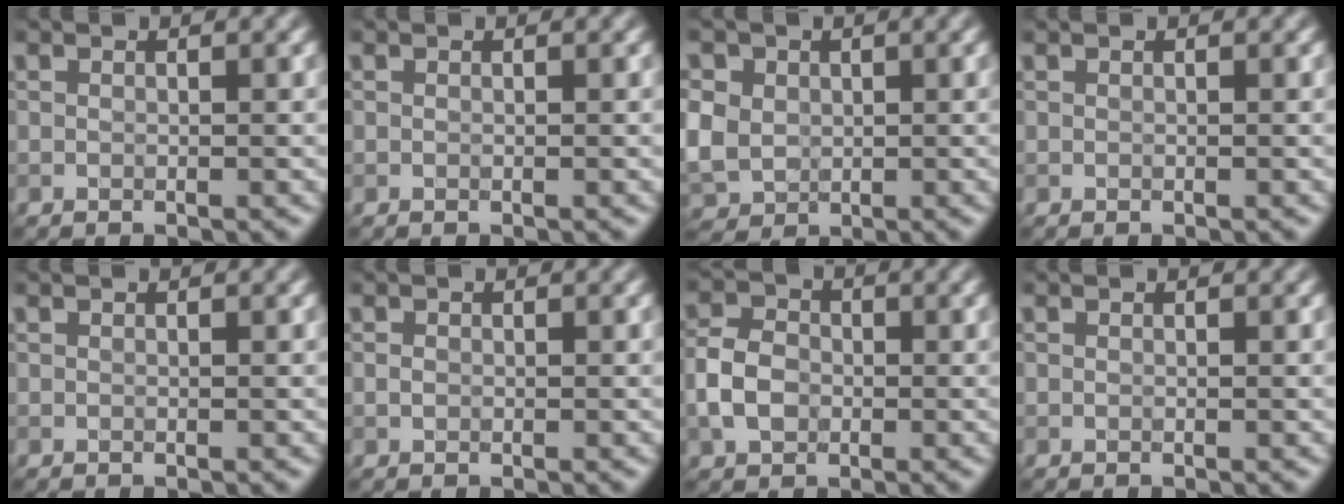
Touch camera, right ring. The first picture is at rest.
{"total": 0.0}
{"total": 7.2, "force": [1.4, 6.1, 3.5], "torque": [-0.092, 0.025, 0.012]}
{"total": 0.0}
{"total": 0.0}
{"total": 0.6, "force": [0.0, 0.5, 0.3], "torque": [-0.005, -0.002, -0.002]}
{"total": 4.1, "force": [-1.0, 3.2, 2.5], "torque": [-0.055, 0.004, -0.025]}
{"total": 0.0}